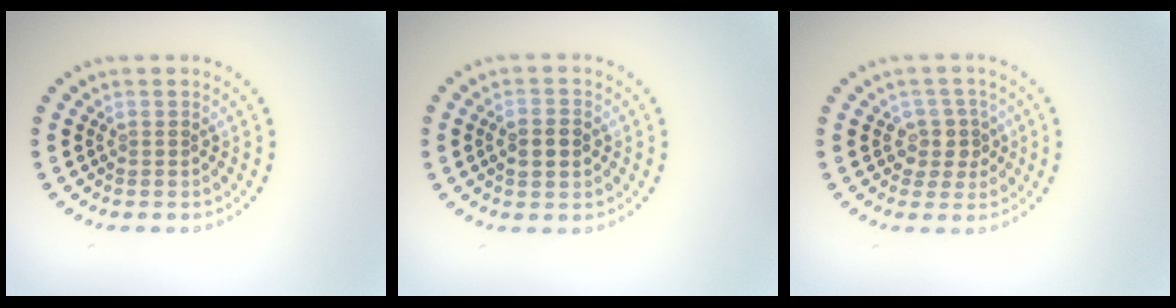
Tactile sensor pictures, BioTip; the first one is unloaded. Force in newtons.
{"total": 2.2, "press": 2.2, "slide": 0.1}
{"total": 2.3, "press": 2.0, "slide": 1.2}